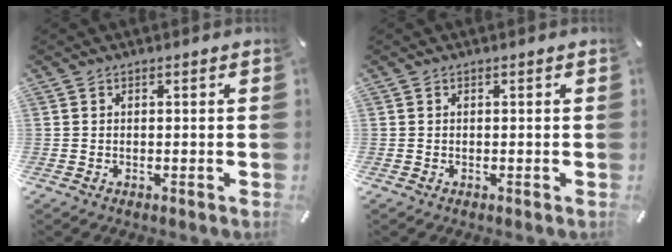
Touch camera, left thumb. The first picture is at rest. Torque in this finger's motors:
{"motor_torque": [-0.03, 0.02, -0.06, 0.00, 0.00]}